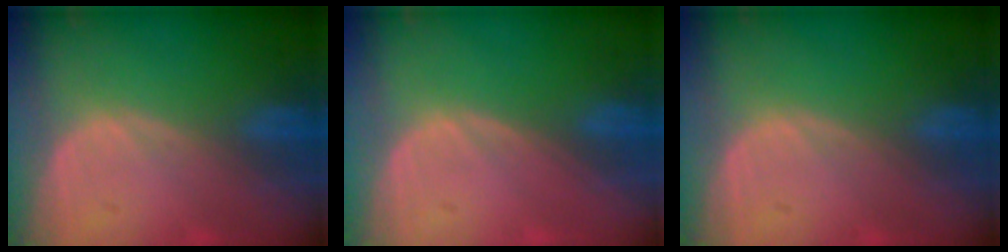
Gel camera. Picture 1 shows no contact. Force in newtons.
{"total": 0.0}
{"total": 0.0}